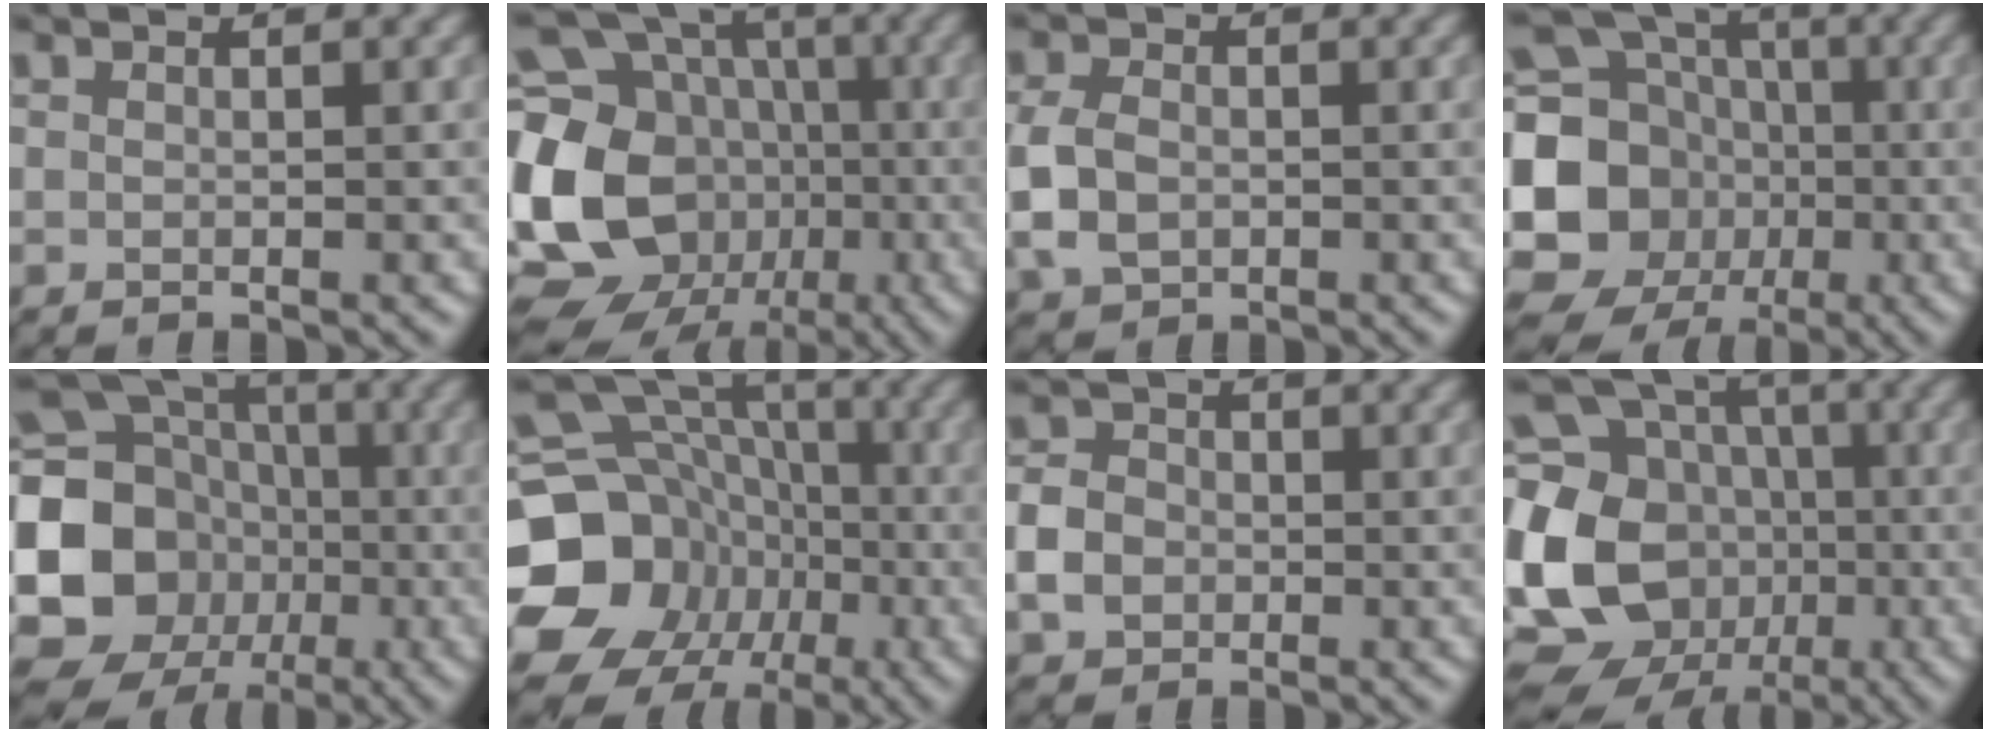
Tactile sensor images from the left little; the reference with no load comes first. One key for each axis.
{"total": 21.9, "fx": -4.3, "fy": 18.7, "fz": 10.7, "tx": -0.231, "ty": 0.011, "tz": -0.110}
{"total": 4.3, "fx": -0.8, "fy": 3.2, "fz": 2.8, "tx": -0.073, "ty": -0.004, "tz": -0.022}
{"total": 15.1, "fx": -2.1, "fy": 13.5, "fz": 6.5, "tx": -0.145, "ty": -0.017, "tz": -0.064}
{"total": 16.9, "fx": -2.6, "fy": 15.2, "fz": 7.0, "tx": -0.157, "ty": -0.006, "tz": -0.084}
{"total": 19.3, "fx": -5.5, "fy": 16.9, "fz": 7.4, "tx": -0.160, "ty": -0.015, "tz": -0.117}
{"total": 3.2, "fx": -1.4, "fy": 2.7, "fz": 1.2, "tx": -0.019, "ty": 0.001, "tz": -0.033}
{"total": 18.3, "fx": -3.3, "fy": 15.8, "fz": 8.6, "tx": -0.216, "ty": 0.011, "tz": -0.084}